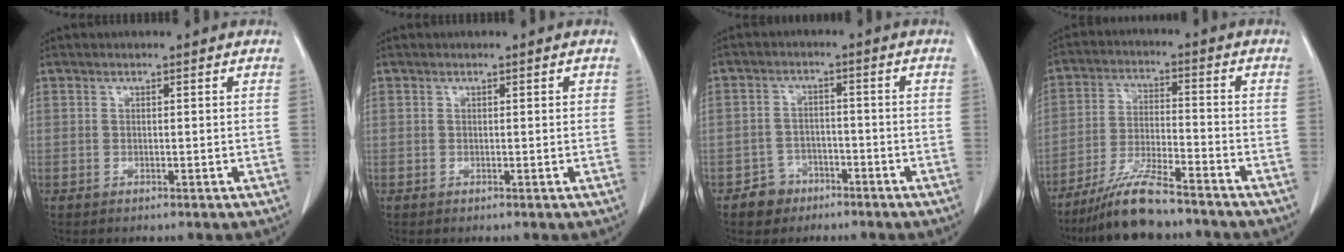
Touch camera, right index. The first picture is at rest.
{"total": 0.7, "force": [0.2, 0.3, 0.6], "torque": [-0.006, 0.002, 0.002]}
{"total": 4.3, "force": [-2.7, 3.4, 0.1], "torque": [0.005, 0.016, -0.042]}
{"total": 10.1, "force": [-8.5, 0.9, 5.4], "torque": [-0.101, -0.021, -0.155]}